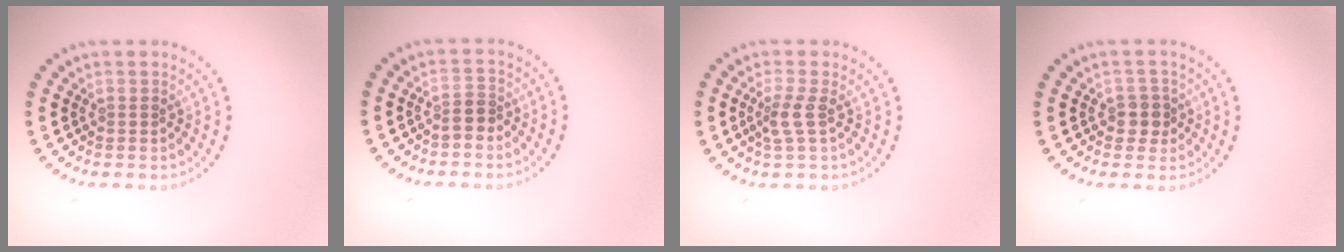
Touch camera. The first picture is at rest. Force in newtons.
{"total": 1.2, "press": 0.9, "slide": 0.7}
{"total": 1.9, "press": 1.5, "slide": 1.2}
{"total": 1.8, "press": 1.6, "slide": 0.9}